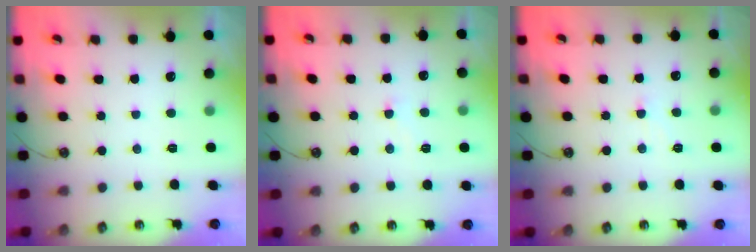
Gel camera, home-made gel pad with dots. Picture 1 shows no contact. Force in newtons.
{"total": 2.4, "press": 2.3, "slide": 0.7}
{"total": 1.5, "press": 1.4, "slide": 0.5}